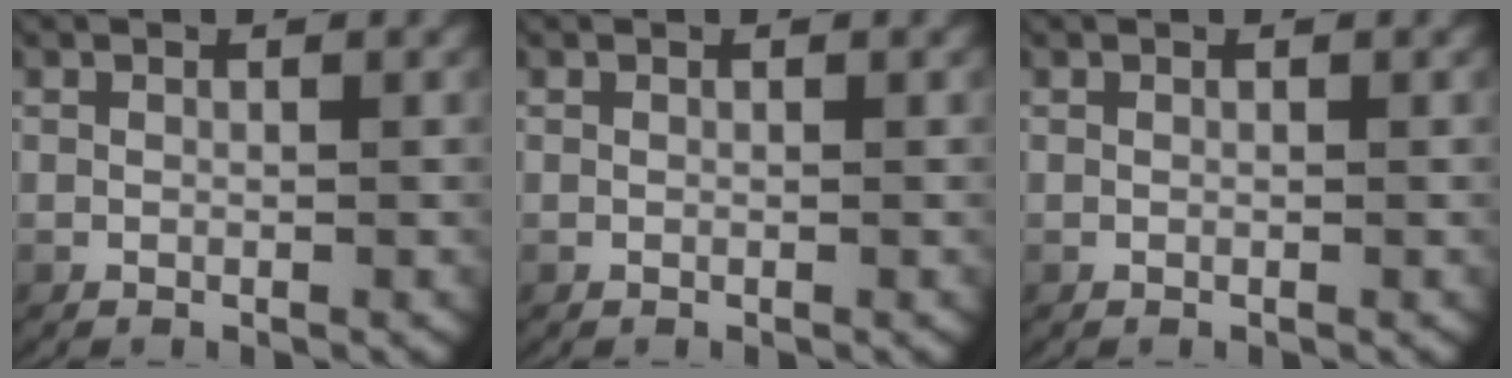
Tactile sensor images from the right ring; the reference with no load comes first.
{"total": 0.0}
{"total": 0.0}